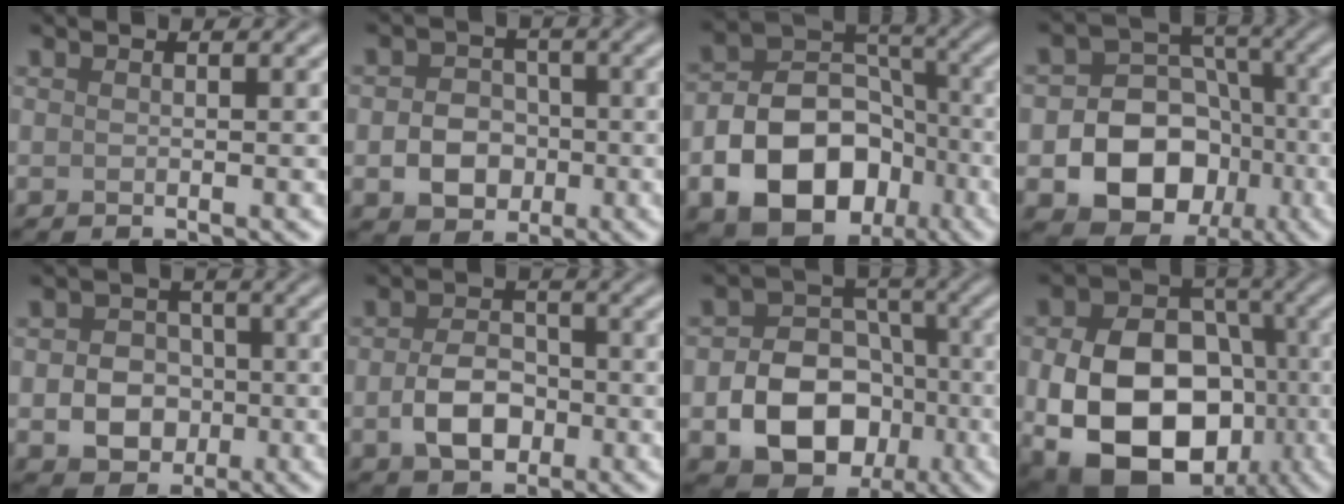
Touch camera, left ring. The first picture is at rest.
{"total": 4.1, "force": [-1.0, 3.4, 2.1], "torque": [-0.030, 0.000, -0.019]}
{"total": 11.3, "force": [-4.4, 8.1, 6.6], "torque": [-0.109, -0.004, -0.080]}
{"total": 11.2, "force": [-3.4, 9.3, 5.2], "torque": [-0.069, -0.005, -0.084]}
{"total": 4.8, "force": [-1.1, 4.0, 2.5], "torque": [-0.025, -0.003, -0.026]}
{"total": 4.5, "force": [-1.2, 3.1, 3.0], "torque": [-0.059, 0.000, -0.026]}
{"total": 9.0, "force": [-2.7, 6.9, 5.1], "torque": [-0.072, -0.008, -0.053]}
{"total": 14.0, "force": [-3.7, 9.9, 9.3], "torque": [-0.161, -0.023, -0.066]}